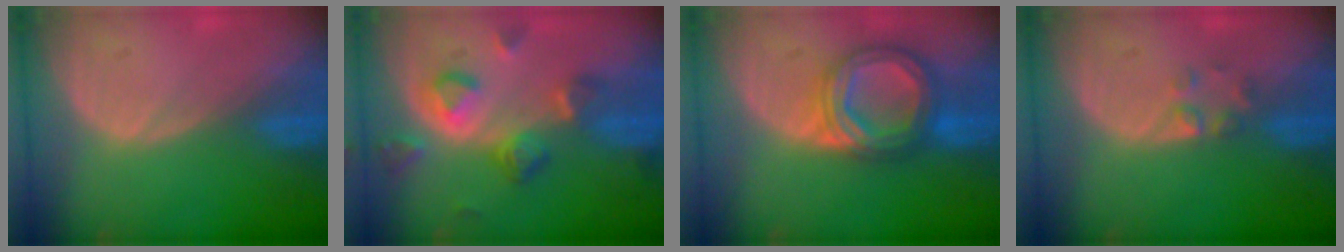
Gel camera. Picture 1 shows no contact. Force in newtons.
{"total": 7.8, "press": 7.1, "slide": 3.2}
{"total": 8.4, "press": 8.4, "slide": 0.7}
{"total": 2.0, "press": 2.0, "slide": 0.2}